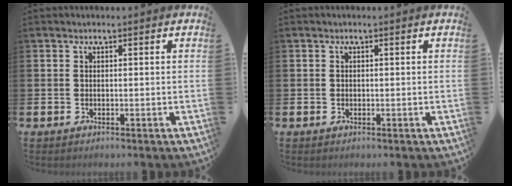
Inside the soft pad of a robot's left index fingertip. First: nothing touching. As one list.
[{"total": 0.0}]